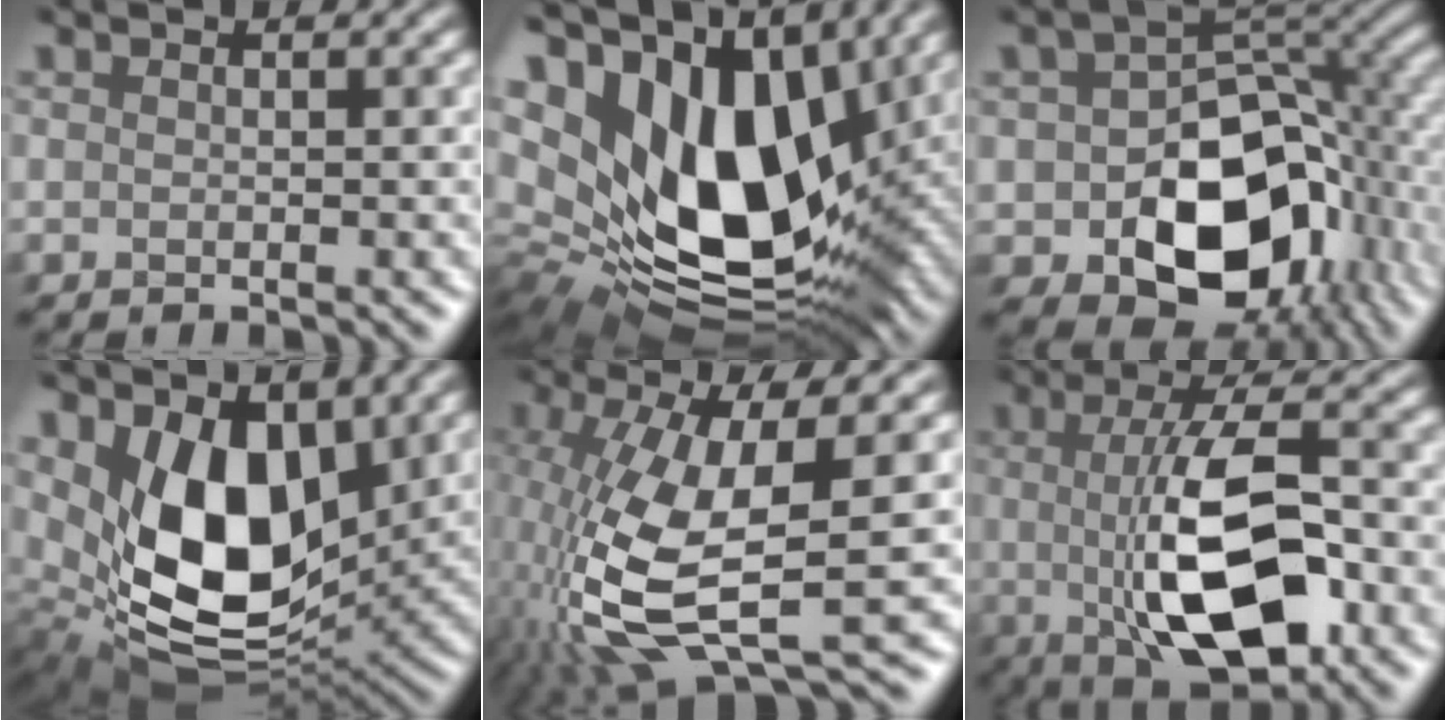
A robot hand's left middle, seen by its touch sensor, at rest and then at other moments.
{"total": 18.6, "force": [4.6, 11.3, 14.0], "torque": [-0.279, -0.001, 0.089]}
{"total": 12.7, "force": [-3.6, 8.2, 9.0], "torque": [-0.132, -0.019, -0.053]}
{"total": 10.7, "force": [2.3, 6.3, 8.3], "torque": [-0.148, -0.024, 0.042]}
{"total": 11.3, "force": [-1.8, 4.3, 10.3], "torque": [-0.244, -0.033, -0.024]}
{"total": 9.5, "force": [-1.2, 3.1, 8.9], "torque": [-0.152, -0.003, -0.021]}